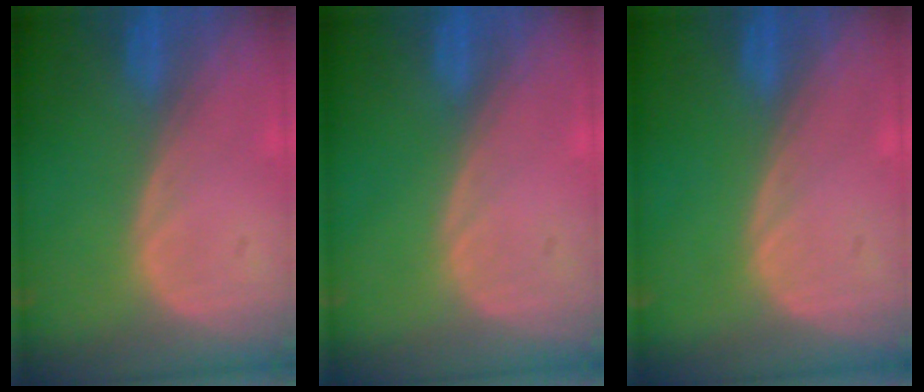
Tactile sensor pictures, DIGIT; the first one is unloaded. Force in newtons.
{"total": 0.0}
{"total": 0.0}